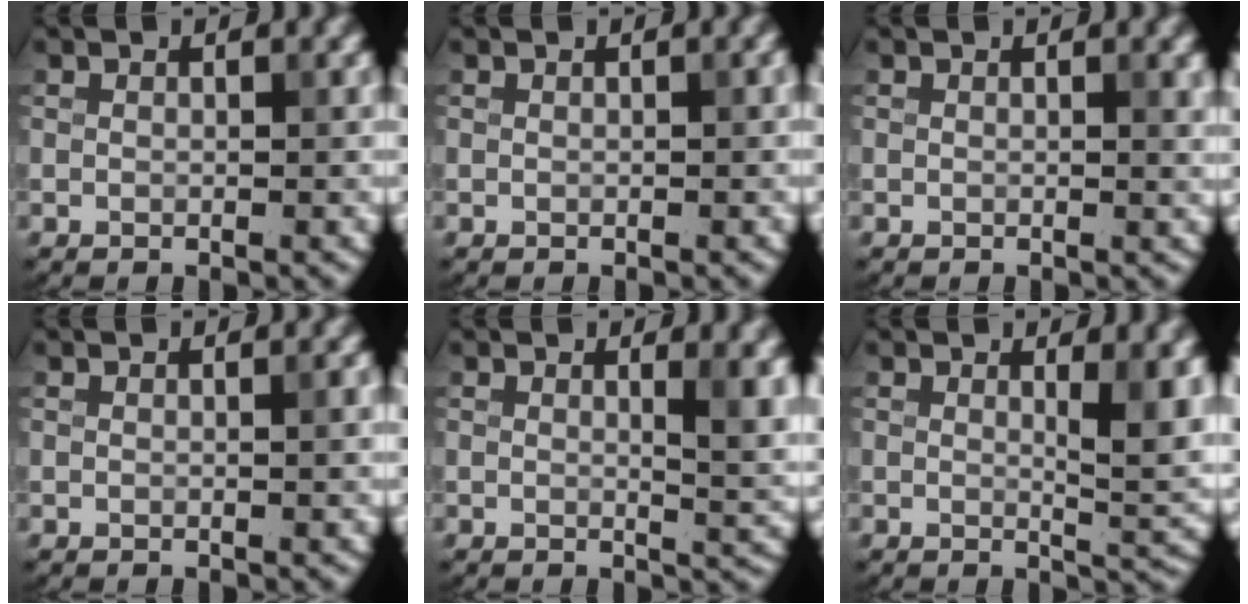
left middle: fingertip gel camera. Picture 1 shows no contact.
{"total": 0.0}
{"total": 0.9, "force": [0.3, 0.3, 0.8], "torque": [-0.006, -0.001, 0.004]}
{"total": 0.8, "force": [0.1, 0.1, 0.8], "torque": [-0.009, 0.001, 0.001]}
{"total": 3.8, "force": [1.2, 1.2, 3.4], "torque": [-0.034, -0.004, 0.017]}
{"total": 4.5, "force": [1.3, 1.2, 4.1], "torque": [-0.052, -0.009, 0.023]}